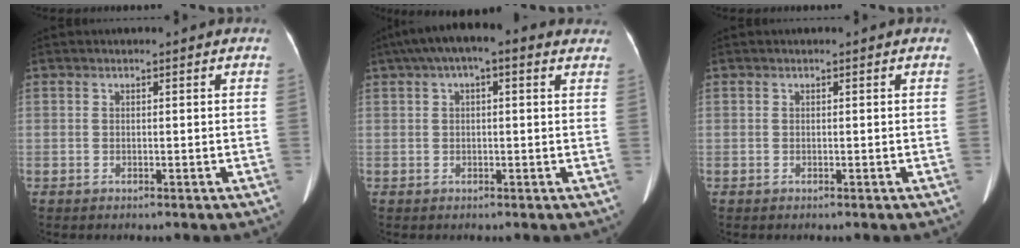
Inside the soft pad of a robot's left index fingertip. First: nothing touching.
{"total": 9.8, "force": [6.1, 3.1, 7.0], "torque": [-0.107, 0.051, 0.084]}
{"total": 0.0}